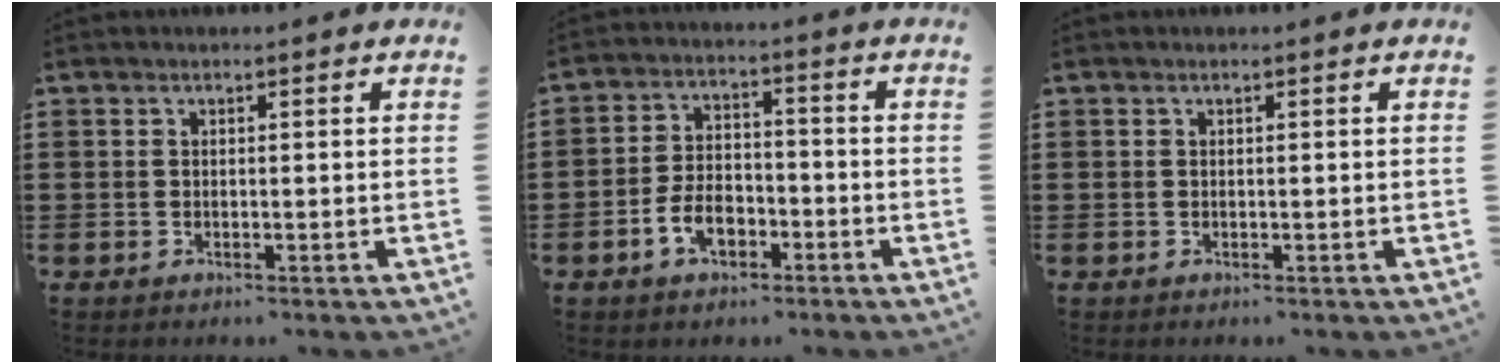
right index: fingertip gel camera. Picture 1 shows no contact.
{"total": 5.6, "force": [-2.7, 3.1, 3.7], "torque": [-0.083, 0.002, -0.053]}
{"total": 0.0}